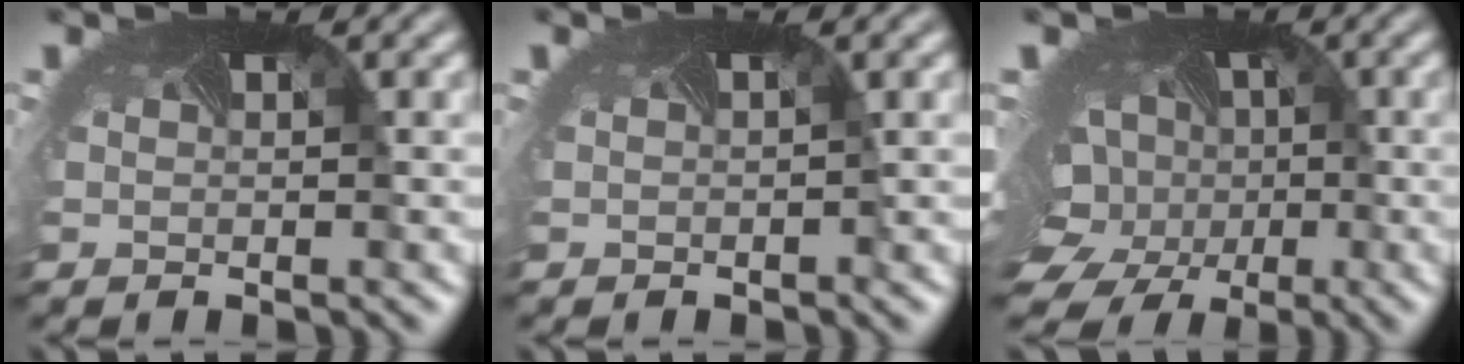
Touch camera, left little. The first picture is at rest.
{"total": 0.5, "force": [0.0, 0.3, 0.4], "torque": [0.001, 0.005, -0.003]}
{"total": 12.5, "force": [-1.8, 10.2, 7.0], "torque": [-0.142, -0.023, -0.028]}